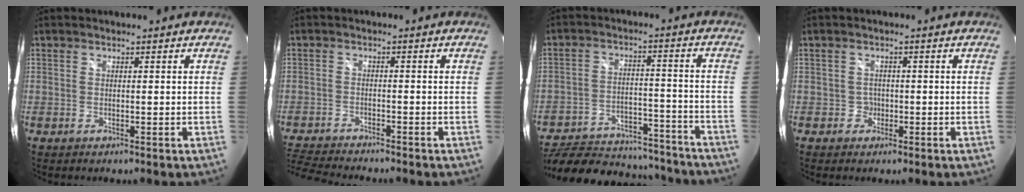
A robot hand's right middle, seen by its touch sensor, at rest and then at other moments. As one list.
[{"total": 8.5, "force": [-8.0, 0.6, 2.8], "torque": [-0.083, -0.016, -0.146]}, {"total": 26.8, "force": [-22.1, 10.2, 11.2], "torque": [-0.226, -0.001, -0.288]}, {"total": 2.0, "force": [-0.8, 1.9, 0.0], "torque": [0.000, 0.004, -0.011]}]